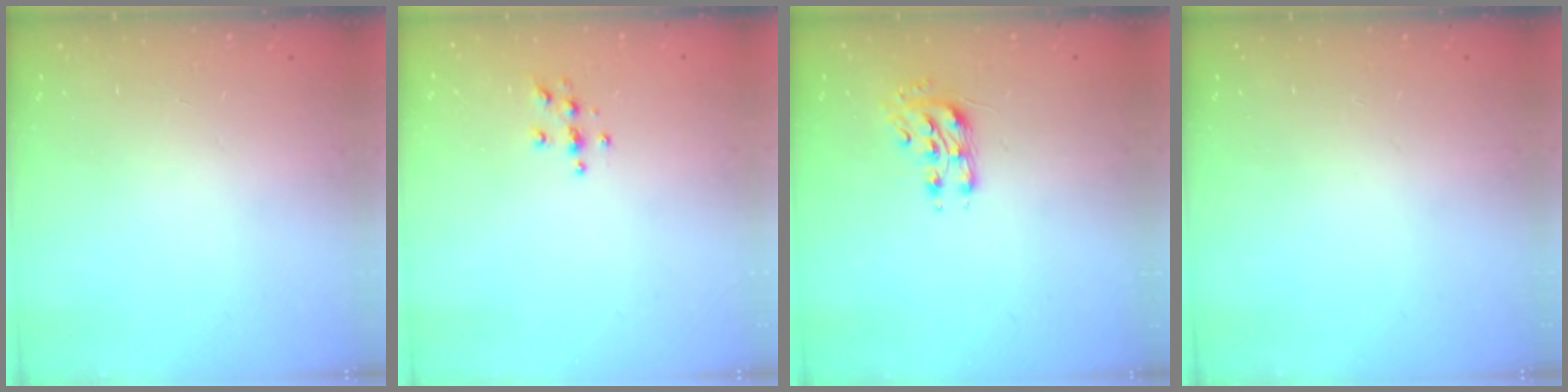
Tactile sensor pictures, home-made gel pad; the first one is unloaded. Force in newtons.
{"total": 3.7, "press": 3.7, "slide": 0.4}
{"total": 8.1, "press": 8.0, "slide": 1.0}
{"total": 0.0}